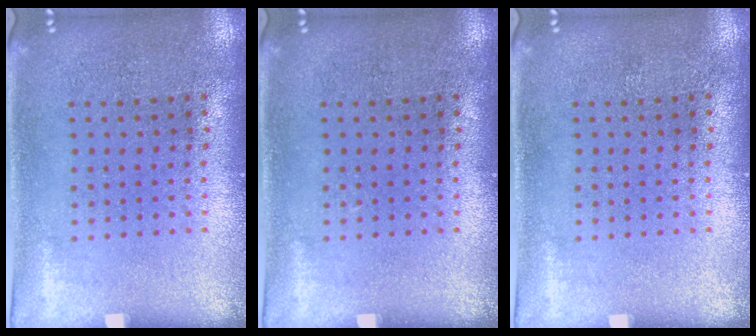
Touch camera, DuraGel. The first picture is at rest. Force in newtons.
{"total": 0.0}
{"total": 0.0}